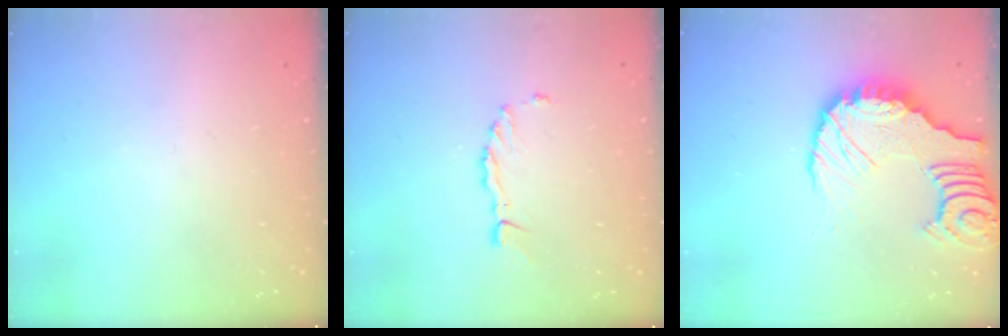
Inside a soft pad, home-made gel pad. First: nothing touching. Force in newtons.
{"total": 2.1, "press": 2.1, "slide": 0.2}
{"total": 13.5, "press": 13.3, "slide": 1.9}